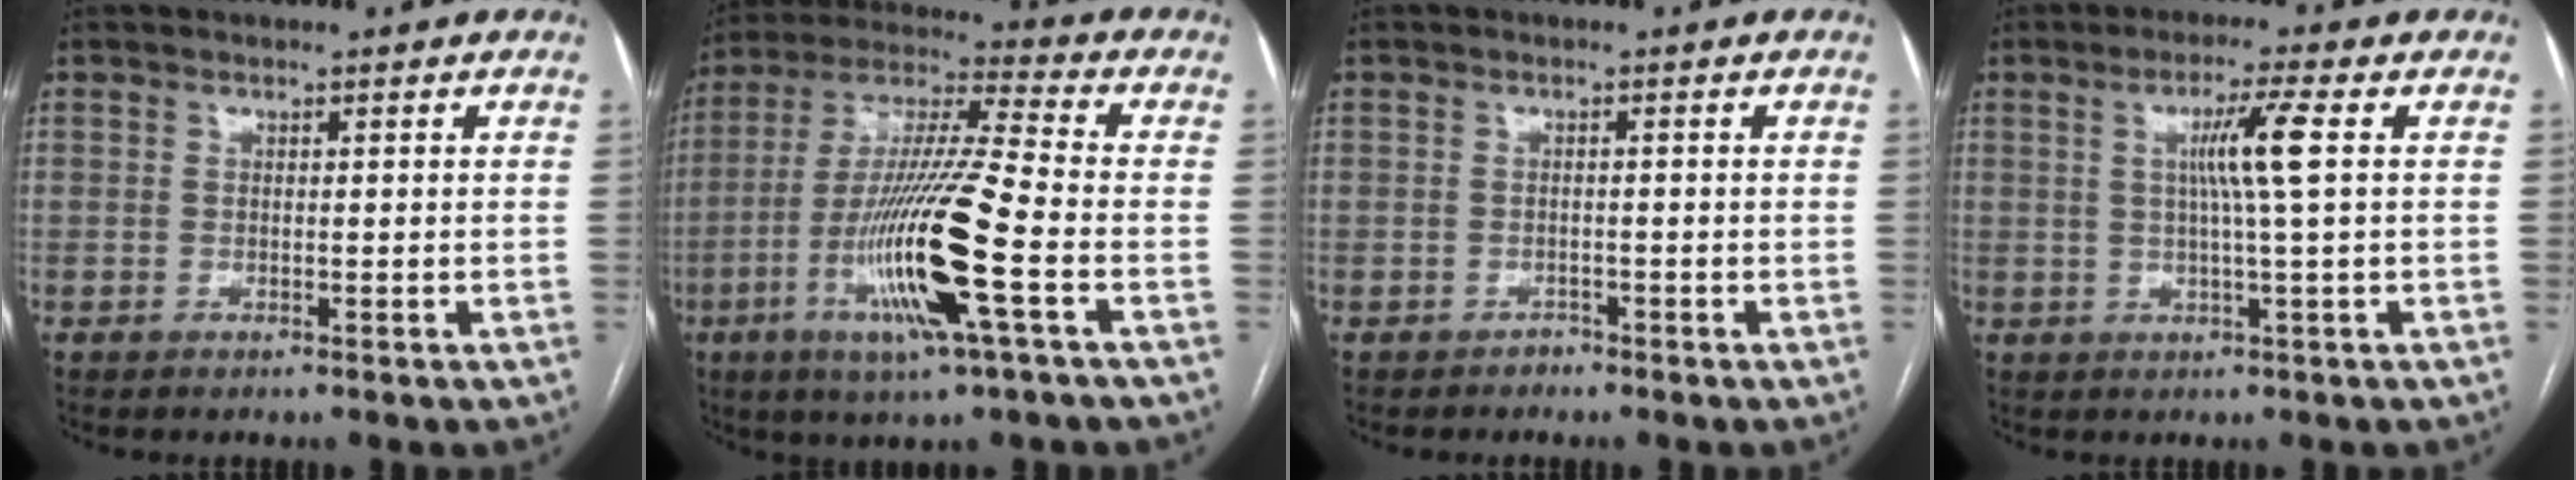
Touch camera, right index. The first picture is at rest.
{"total": 17.8, "force": [-5.8, 0.1, 16.8], "torque": [-0.339, -0.017, -0.110]}
{"total": 1.0, "force": [-0.8, 0.5, -0.2], "torque": [0.000, 0.001, -0.019]}
{"total": 5.9, "force": [1.1, -1.1, 5.7], "torque": [-0.103, 0.002, 0.022]}